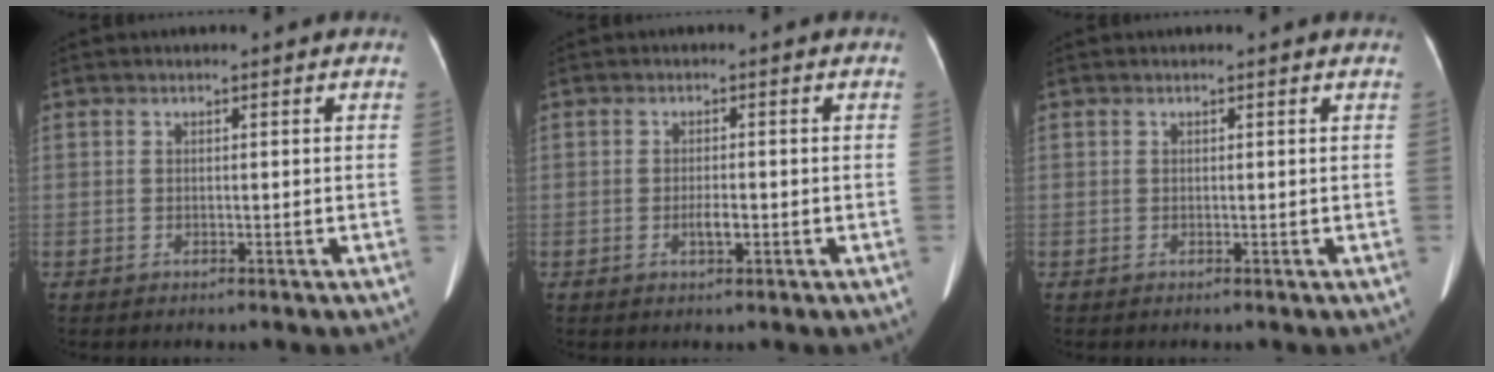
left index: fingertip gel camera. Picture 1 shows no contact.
{"total": 2.2, "force": [-0.7, 0.4, 2.1], "torque": [-0.039, 0.000, -0.012]}
{"total": 1.0, "force": [1.0, 0.1, 0.2], "torque": [-0.008, 0.005, 0.006]}